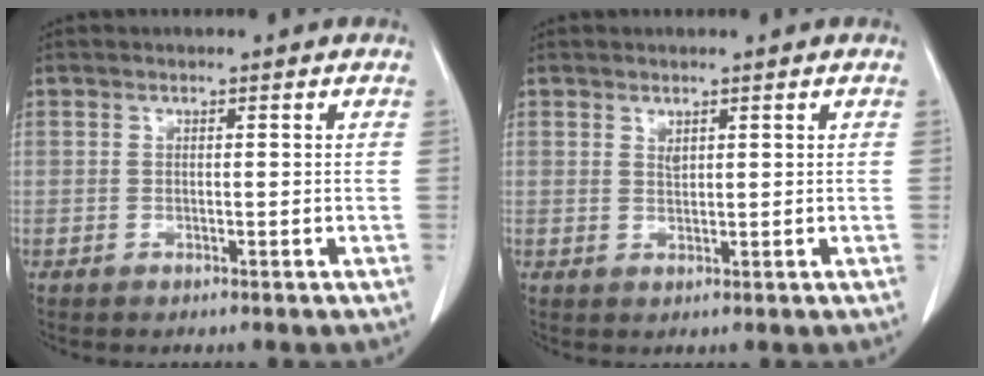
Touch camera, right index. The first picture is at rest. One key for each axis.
{"total": 1.1, "fx": 0.8, "fy": 0.4, "fz": 0.7, "tx": -0.013, "ty": -0.004, "tz": 0.017}